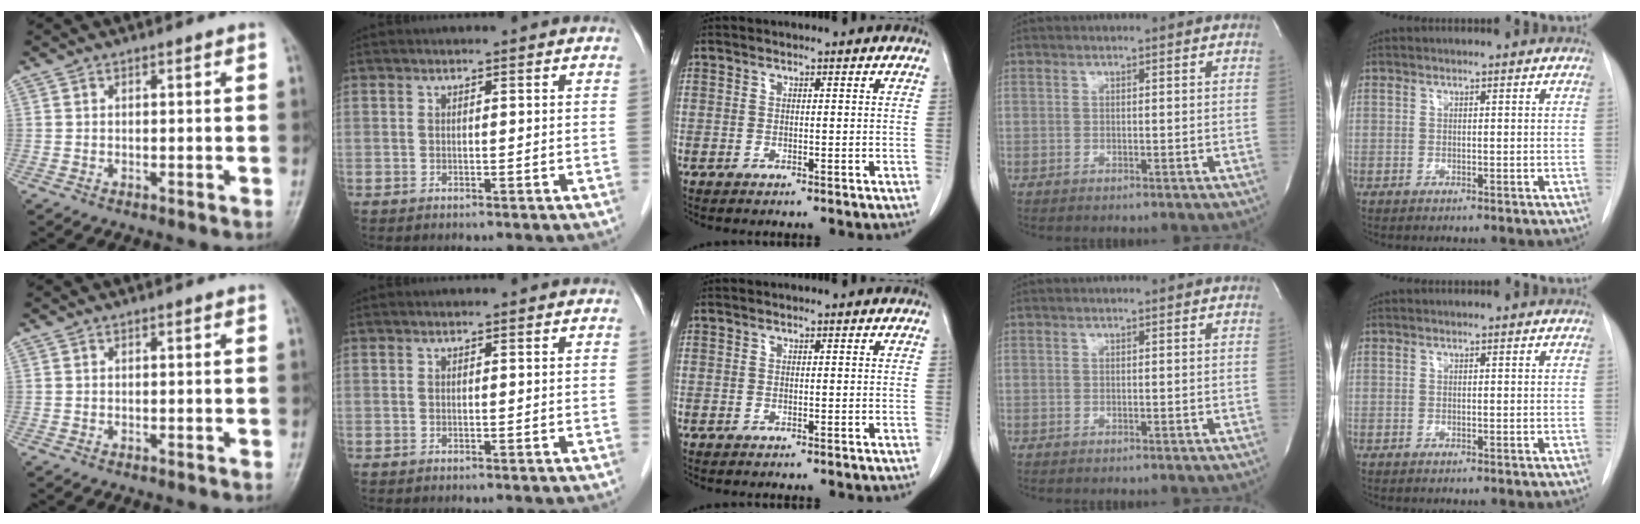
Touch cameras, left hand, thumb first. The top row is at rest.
{}